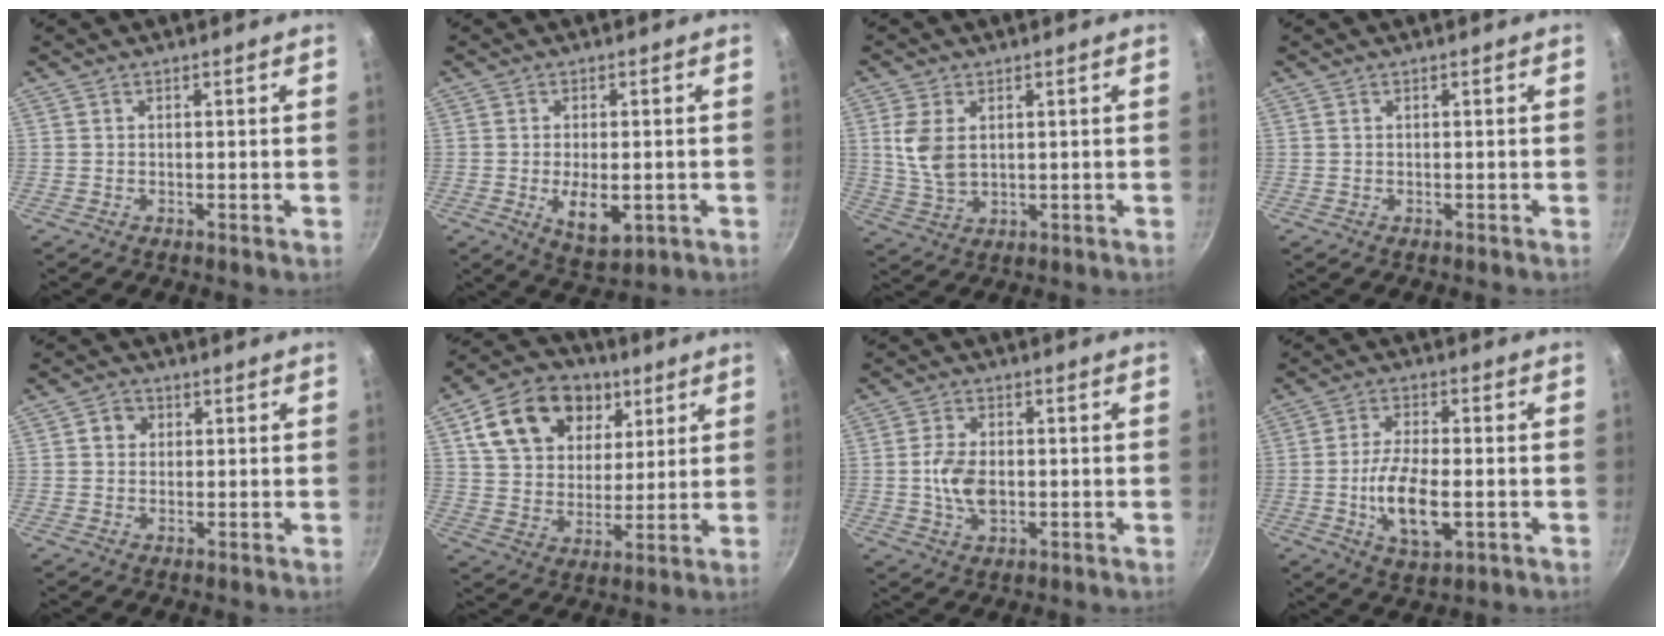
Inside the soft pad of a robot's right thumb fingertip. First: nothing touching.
{"total": 7.5, "force": [-1.4, 3.7, 6.3], "torque": [-0.094, -0.007, -0.010]}
{"total": 7.0, "force": [1.6, 4.3, 5.3], "torque": [-0.108, -0.011, 0.035]}
{"total": 0.0}
{"total": 3.2, "force": [0.7, 2.9, 1.1], "torque": [0.002, 0.003, 0.006]}
{"total": 18.5, "force": [7.8, 13.5, 9.9], "torque": [-0.150, -0.007, 0.129]}
{"total": 6.9, "force": [-0.5, 4.3, 5.3], "torque": [-0.096, 0.004, -0.010]}
{"total": 11.0, "force": [-2.2, 4.8, 9.6], "torque": [-0.178, 0.006, -0.040]}